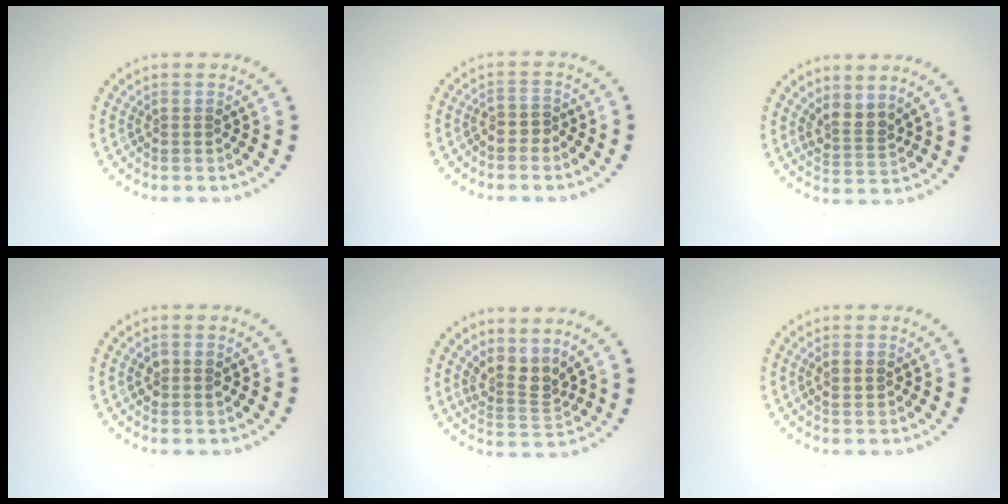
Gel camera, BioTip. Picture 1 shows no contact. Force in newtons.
{"total": 1.0, "press": 0.8, "slide": 0.6}
{"total": 2.4, "press": 1.7, "slide": 1.7}
{"total": 1.4, "press": 1.3, "slide": 0.3}
{"total": 2.9, "press": 2.2, "slide": 2.0}
{"total": 0.9, "press": 0.9, "slide": 0.2}